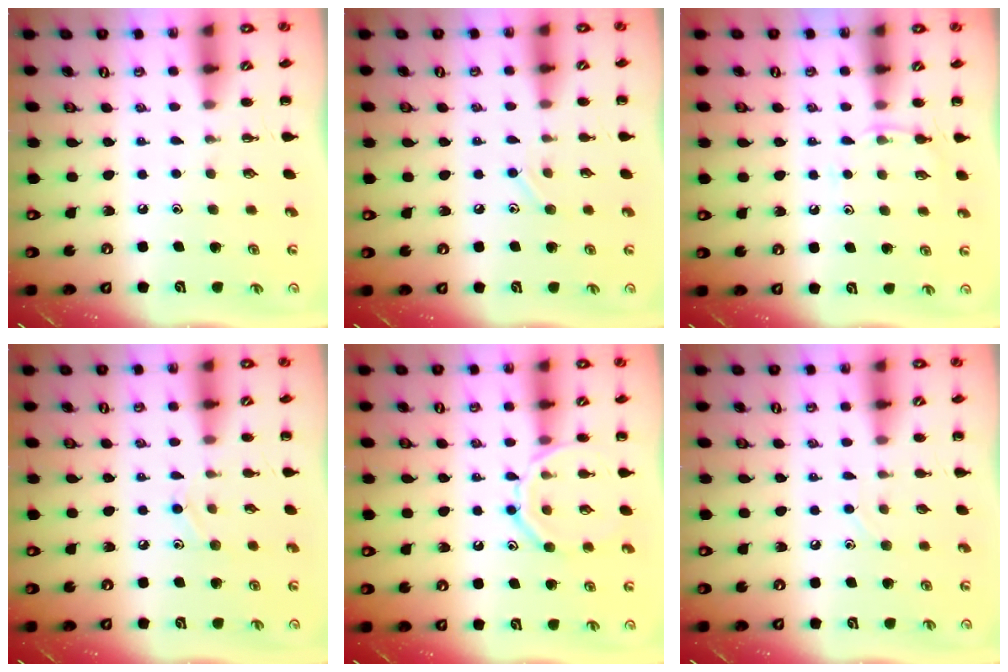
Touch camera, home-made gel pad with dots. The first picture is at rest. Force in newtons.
{"total": 6.7, "press": 6.5, "slide": 1.8}
{"total": 4.8, "press": 4.5, "slide": 1.7}
{"total": 7.6, "press": 7.2, "slide": 2.3}
{"total": 12.6, "press": 12.5, "slide": 1.0}
{"total": 2.0, "press": 2.0, "slide": 0.6}